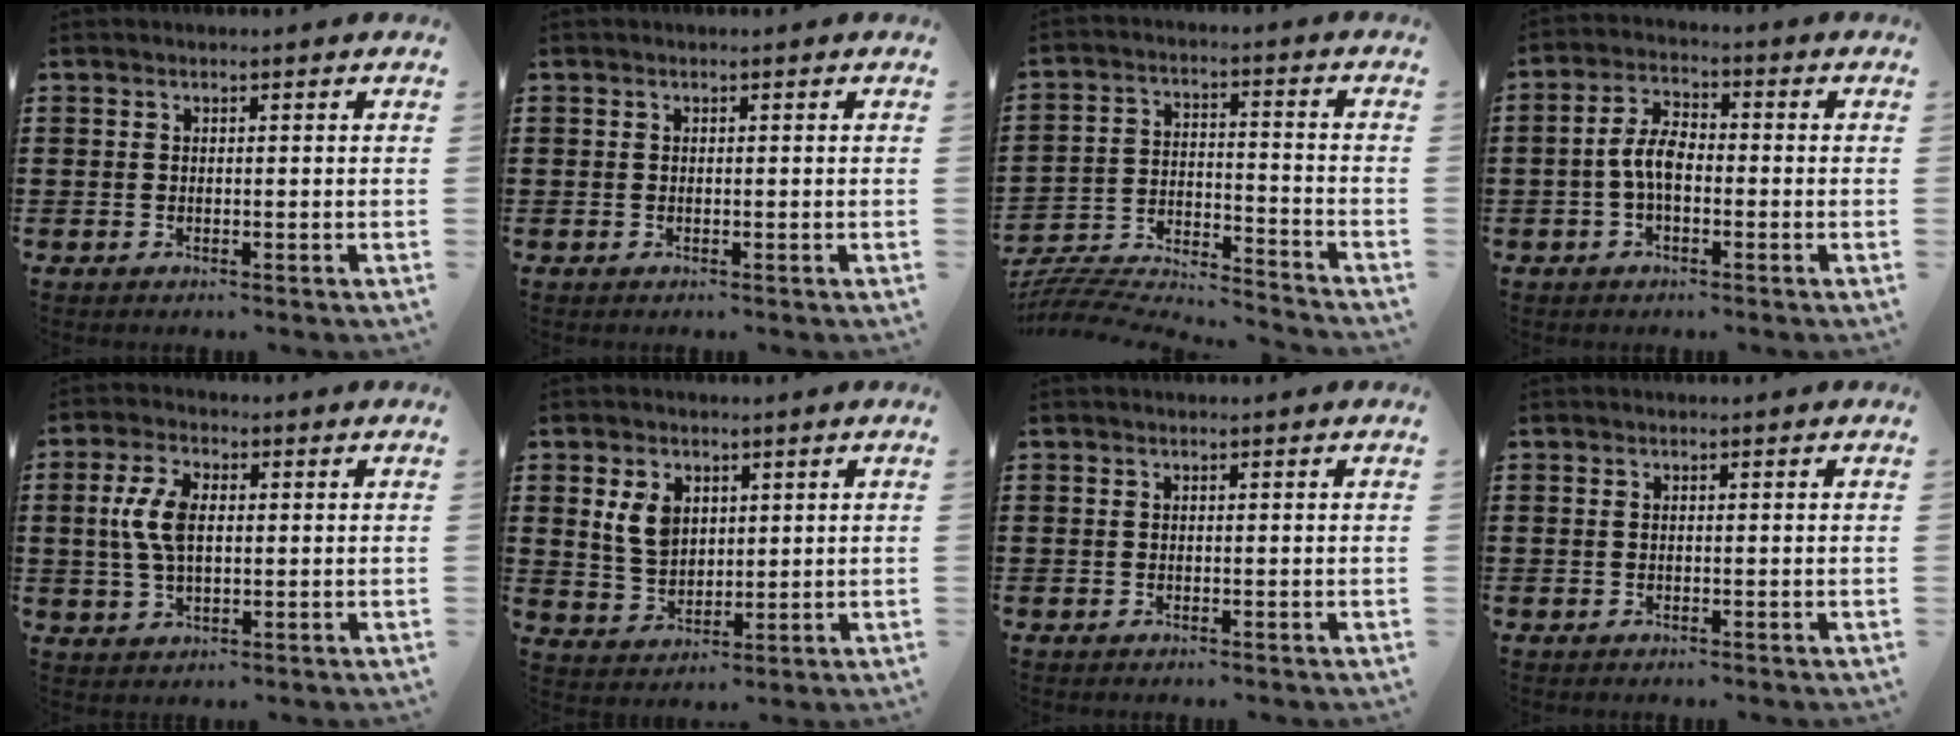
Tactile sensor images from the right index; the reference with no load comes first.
{"total": 0.0}
{"total": 5.9, "force": [-5.8, 0.3, 1.0], "torque": [-0.028, -0.007, -0.121]}
{"total": 5.5, "force": [-1.0, 2.8, 4.6], "torque": [-0.111, 0.001, -0.027]}
{"total": 7.0, "force": [0.8, 3.6, 5.9], "torque": [-0.140, 0.007, 0.006]}
{"total": 5.6, "force": [2.1, 4.0, 3.4], "torque": [-0.088, 0.010, 0.036]}
{"total": 0.0}
{"total": 0.0}